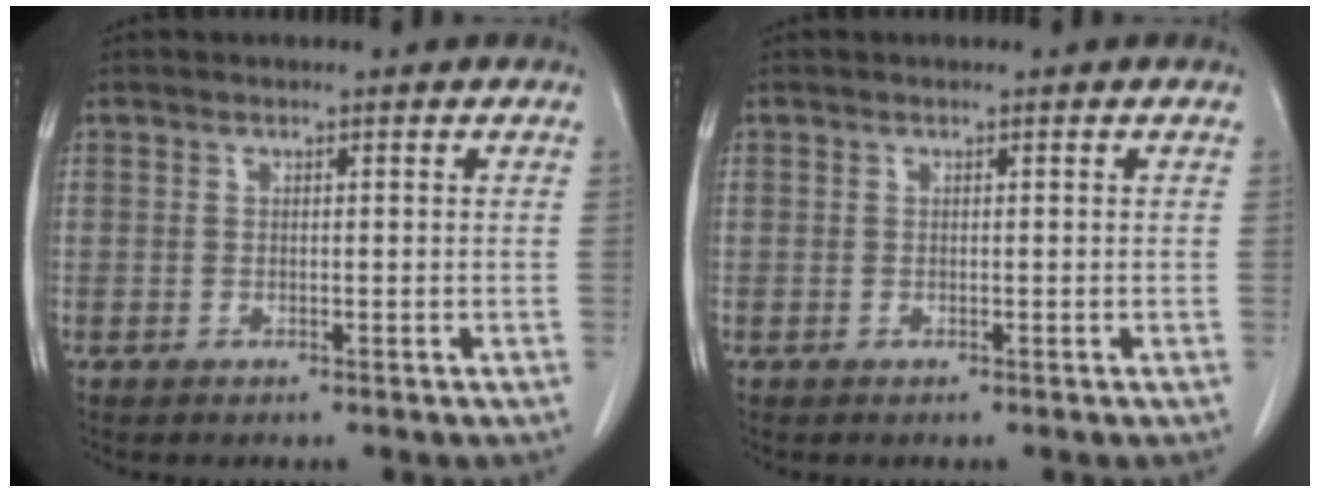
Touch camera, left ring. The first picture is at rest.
{"total": 0.0}